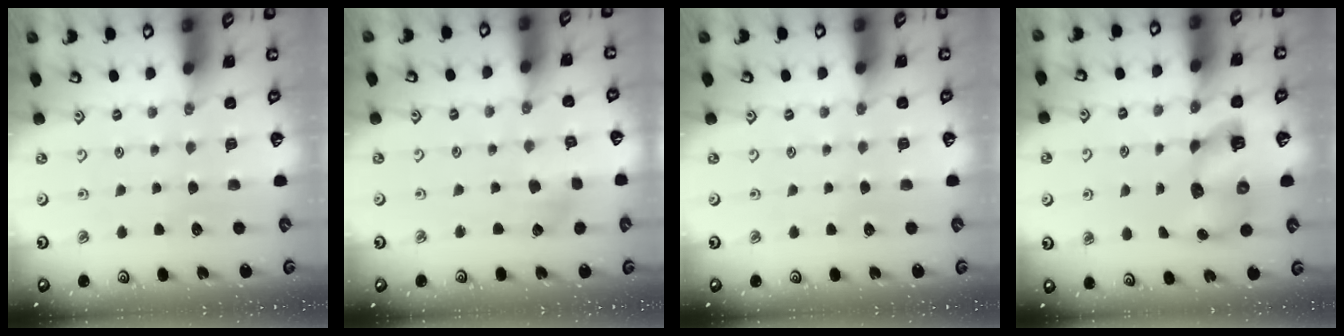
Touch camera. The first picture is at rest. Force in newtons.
{"total": 2.3, "press": 2.3, "slide": 0.4}
{"total": 0.0}
{"total": 10.0, "press": 9.9, "slide": 1.3}